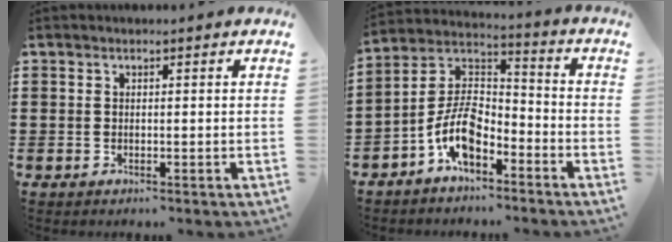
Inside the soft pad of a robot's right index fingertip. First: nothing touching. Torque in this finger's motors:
{"motor_torque": [1.81, 0.33, 1.05, 0.15]}